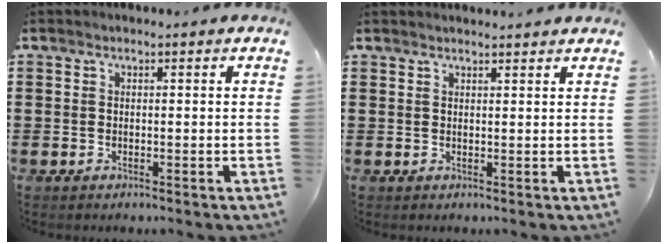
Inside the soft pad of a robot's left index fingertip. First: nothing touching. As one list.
[{"total": 1.1, "force": [1.1, -0.1, 0.1], "torque": [-0.005, -0.002, 0.022]}]